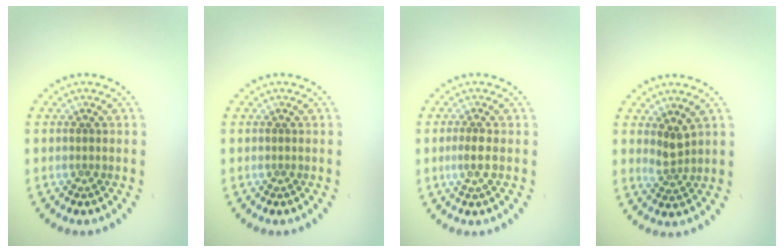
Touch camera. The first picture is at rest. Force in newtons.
{"total": 0.0}
{"total": 1.3, "press": 1.2, "slide": 0.5}
{"total": 1.9, "press": 1.3, "slide": 1.3}